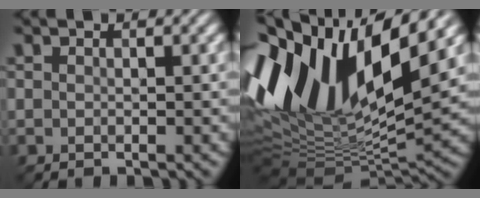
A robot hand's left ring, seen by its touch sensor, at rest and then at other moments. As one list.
[{"total": 16.7, "force": [4.8, 7.7, 14.0], "torque": [-0.282, 0.015, 0.075]}]